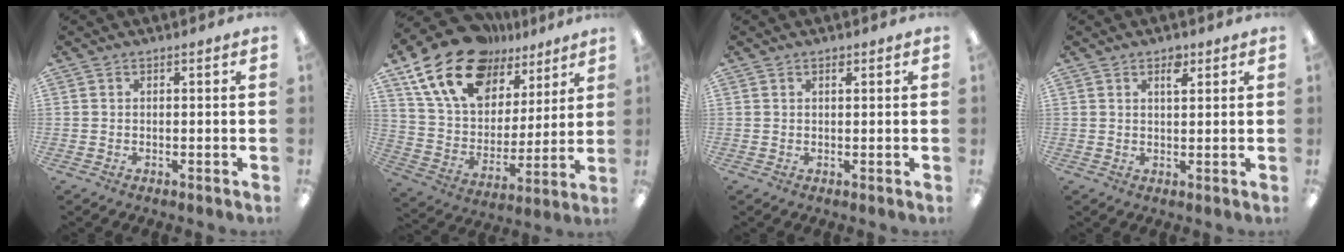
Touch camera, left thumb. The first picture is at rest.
{"total": 20.1, "force": [13.4, 11.5, 9.7], "torque": [-0.188, -0.068, 0.247]}
{"total": 0.8, "force": [0.6, 0.4, 0.3], "torque": [0.002, -0.002, 0.008]}
{"total": 3.1, "force": [2.1, 1.4, 1.9], "torque": [-0.018, -0.009, 0.032]}